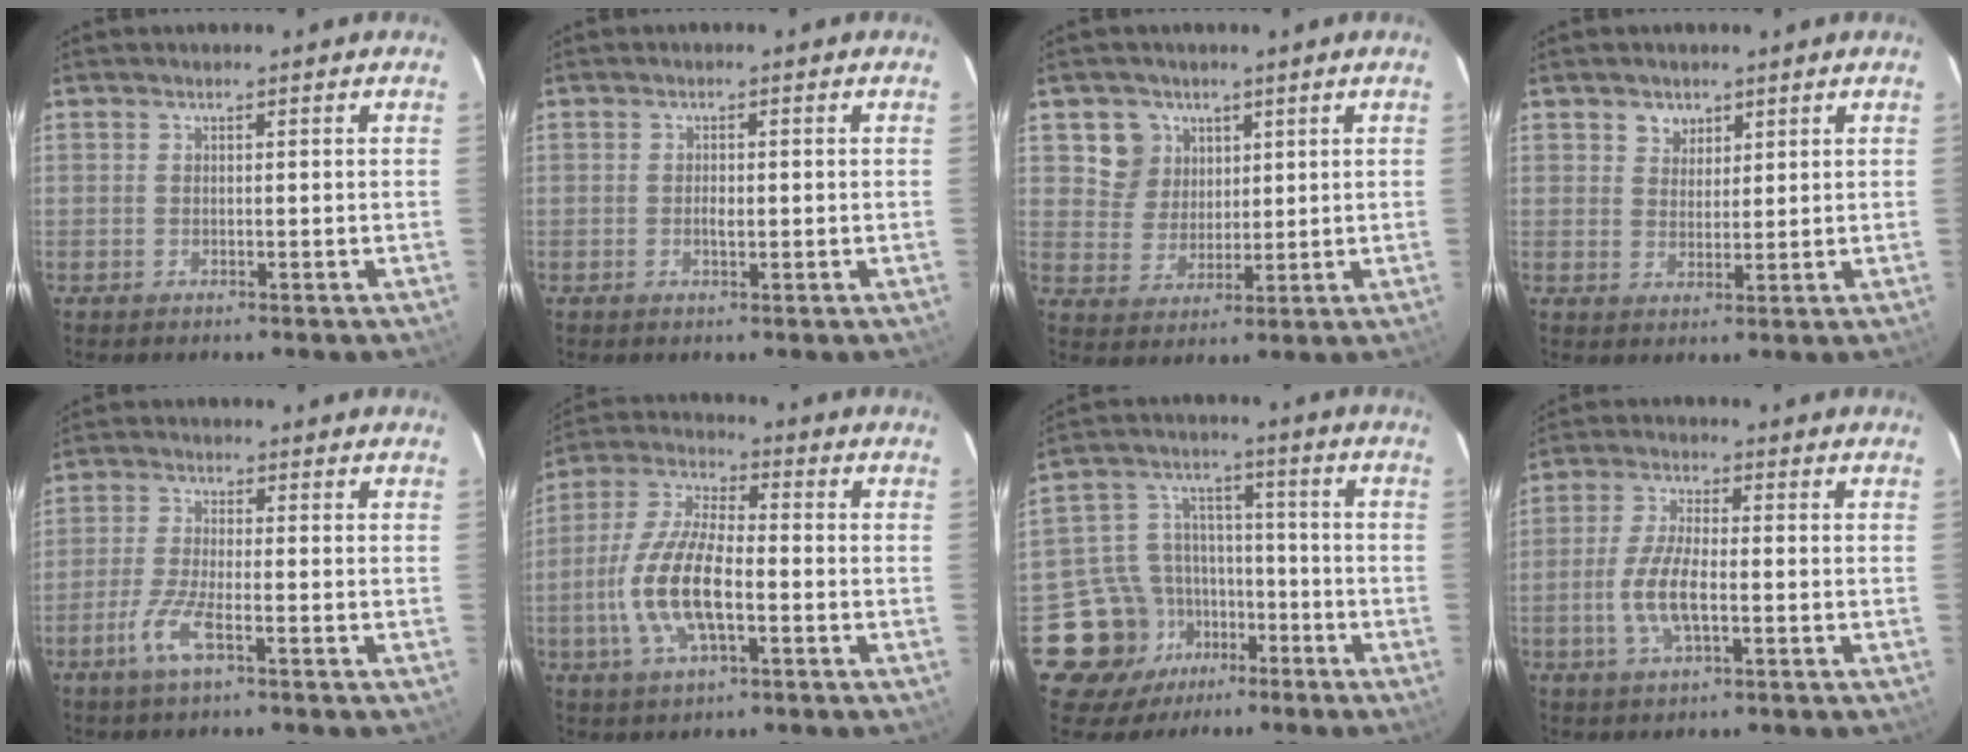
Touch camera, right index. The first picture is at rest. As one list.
[{"total": 1.5, "force": [-0.3, 0.7, 1.4], "torque": [-0.025, 0.000, -0.005]}, {"total": 6.9, "force": [3.1, 6.1, 1.1], "torque": [-0.021, 0.014, 0.065]}, {"total": 3.5, "force": [2.1, 2.7, 0.7], "torque": [0.000, 0.010, 0.038]}, {"total": 5.9, "force": [-3.1, 0.9, 4.9], "torque": [-0.111, -0.008, -0.063]}, {"total": 13.5, "force": [-3.5, 5.1, 12.0], "torque": [-0.256, -0.001, -0.070]}, {"total": 12.7, "force": [-7.0, 10.1, 3.2], "torque": [-0.089, 0.040, -0.103]}, {"total": 7.8, "force": [-1.9, 2.7, 7.1], "torque": [-0.148, -0.001, -0.039]}]